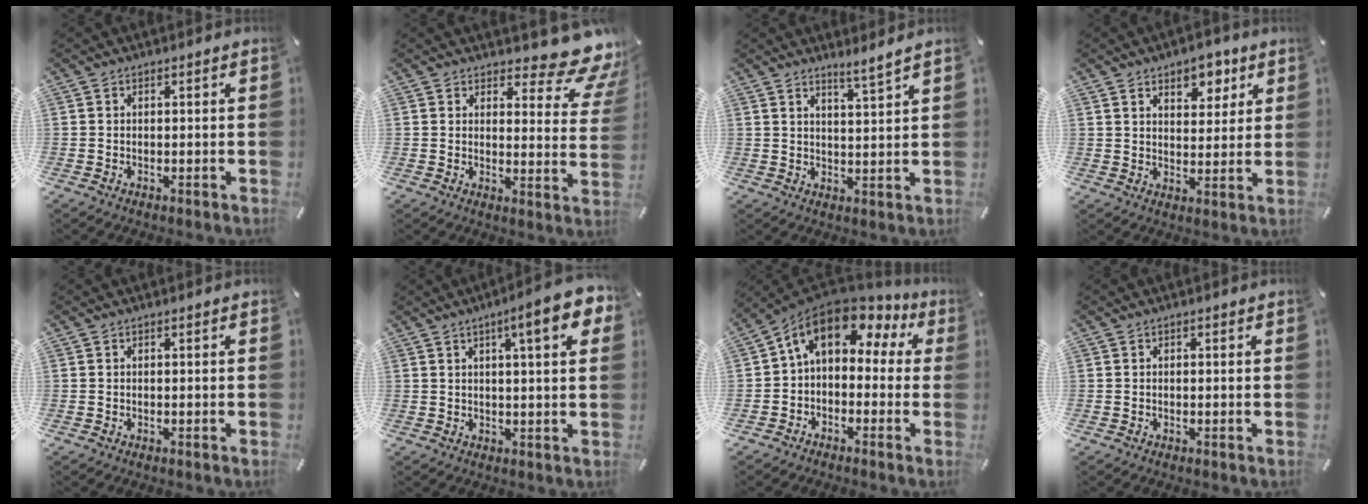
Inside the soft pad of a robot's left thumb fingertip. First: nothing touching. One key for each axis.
{"total": 10.7, "fx": 8.1, "fy": 4.2, "fz": 5.6, "tx": -0.062, "ty": -0.071, "tz": 0.138}
{"total": 4.2, "fx": 3.9, "fy": -0.6, "fz": 1.5, "tx": -0.030, "ty": -0.029, "tz": 0.068}
{"total": 7.3, "fx": 4.7, "fy": 4.5, "fz": 3.5, "tx": -0.028, "ty": -0.024, "tz": 0.074}
{"total": 0.0}
{"total": 10.8, "fx": 4.9, "fy": 2.0, "fz": 9.4, "tx": -0.135, "ty": -0.019, "tz": 0.074}
{"total": 11.0, "fx": 4.2, "fy": 6.8, "fz": 7.5, "tx": -0.130, "ty": -0.012, "tz": 0.077}
{"total": 0.0}